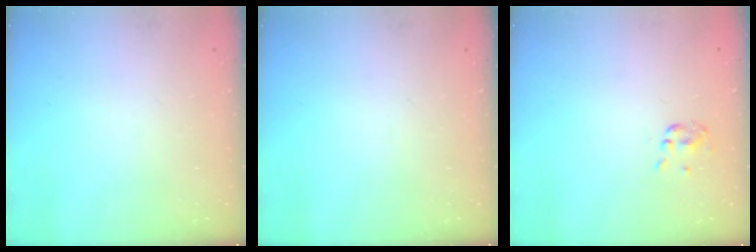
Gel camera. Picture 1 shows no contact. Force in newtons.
{"total": 0.0}
{"total": 2.0, "press": 1.9, "slide": 0.5}